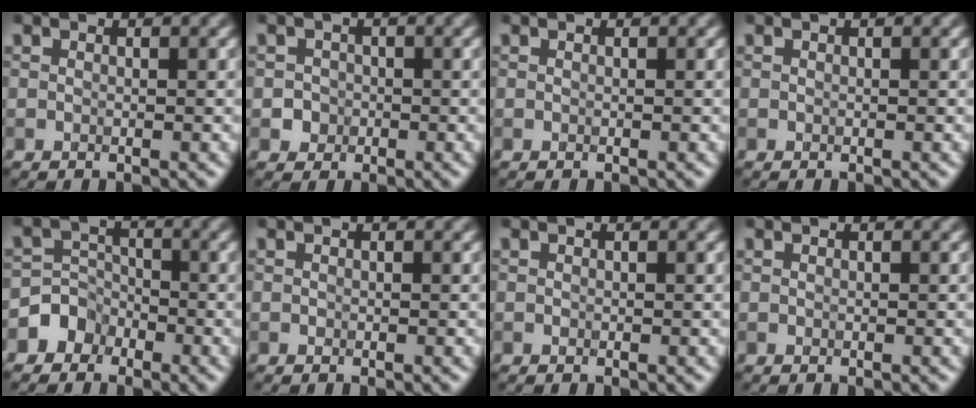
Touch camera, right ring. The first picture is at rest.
{"total": 1.5, "force": [-0.3, 1.5, 0.1], "torque": [0.016, -0.003, -0.006]}
{"total": 0.0}
{"total": 0.0}
{"total": 3.0, "force": [-1.9, 2.3, 0.1], "torque": [0.028, 0.013, -0.046]}
{"total": 0.0}
{"total": 0.0}
{"total": 0.0}